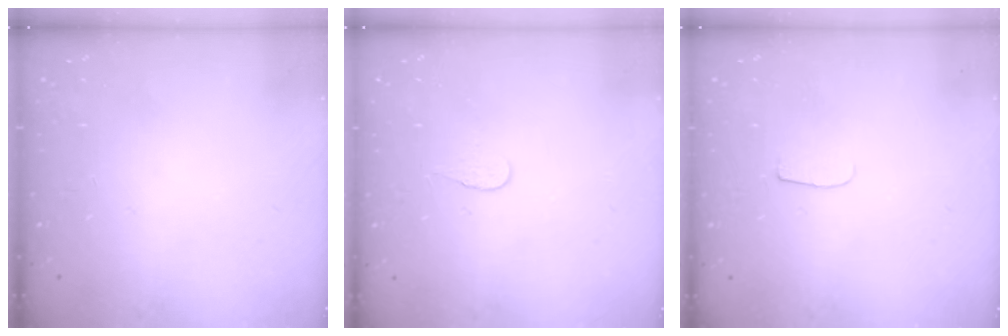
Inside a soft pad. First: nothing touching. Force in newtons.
{"total": 3.9, "press": 3.9, "slide": 0.4}
{"total": 4.5, "press": 4.4, "slide": 0.5}